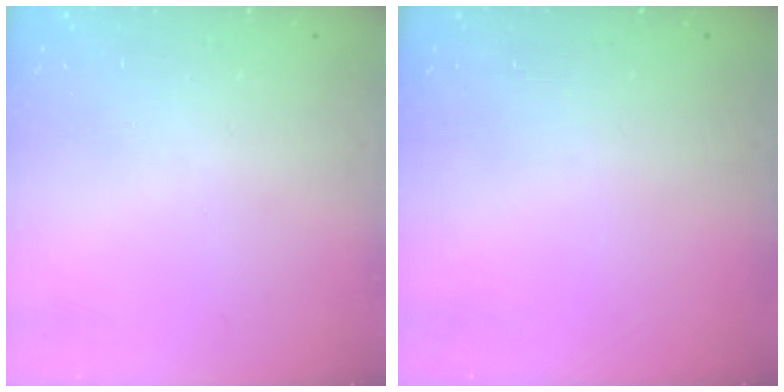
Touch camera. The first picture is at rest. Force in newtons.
{"total": 0.0}